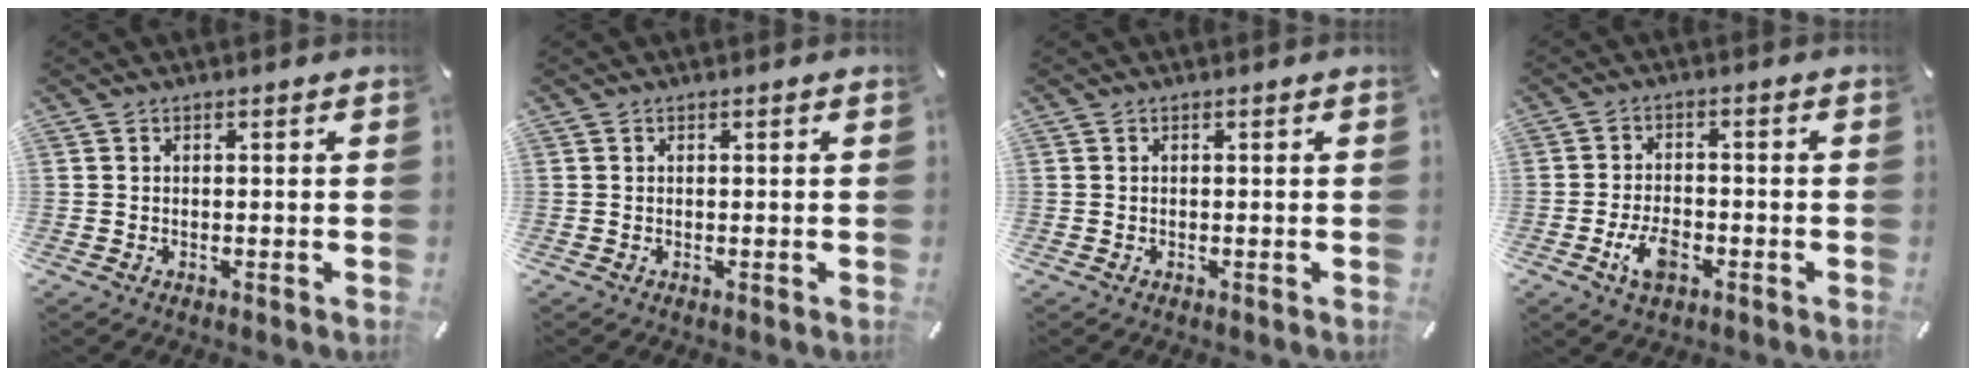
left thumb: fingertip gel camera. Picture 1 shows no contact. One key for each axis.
{"total": 0.0}
{"total": 0.0}
{"total": 6.7, "fx": -2.8, "fy": 3.7, "fz": 4.8, "tx": -0.108, "ty": 0.007, "tz": -0.053}